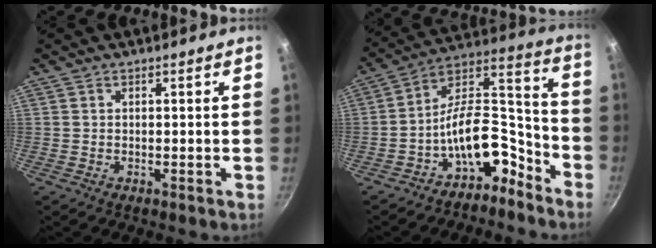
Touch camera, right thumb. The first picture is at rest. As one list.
[{"total": 14.2, "force": [-8.3, 7.4, 8.9], "torque": [-0.098, 0.115, -0.142]}]